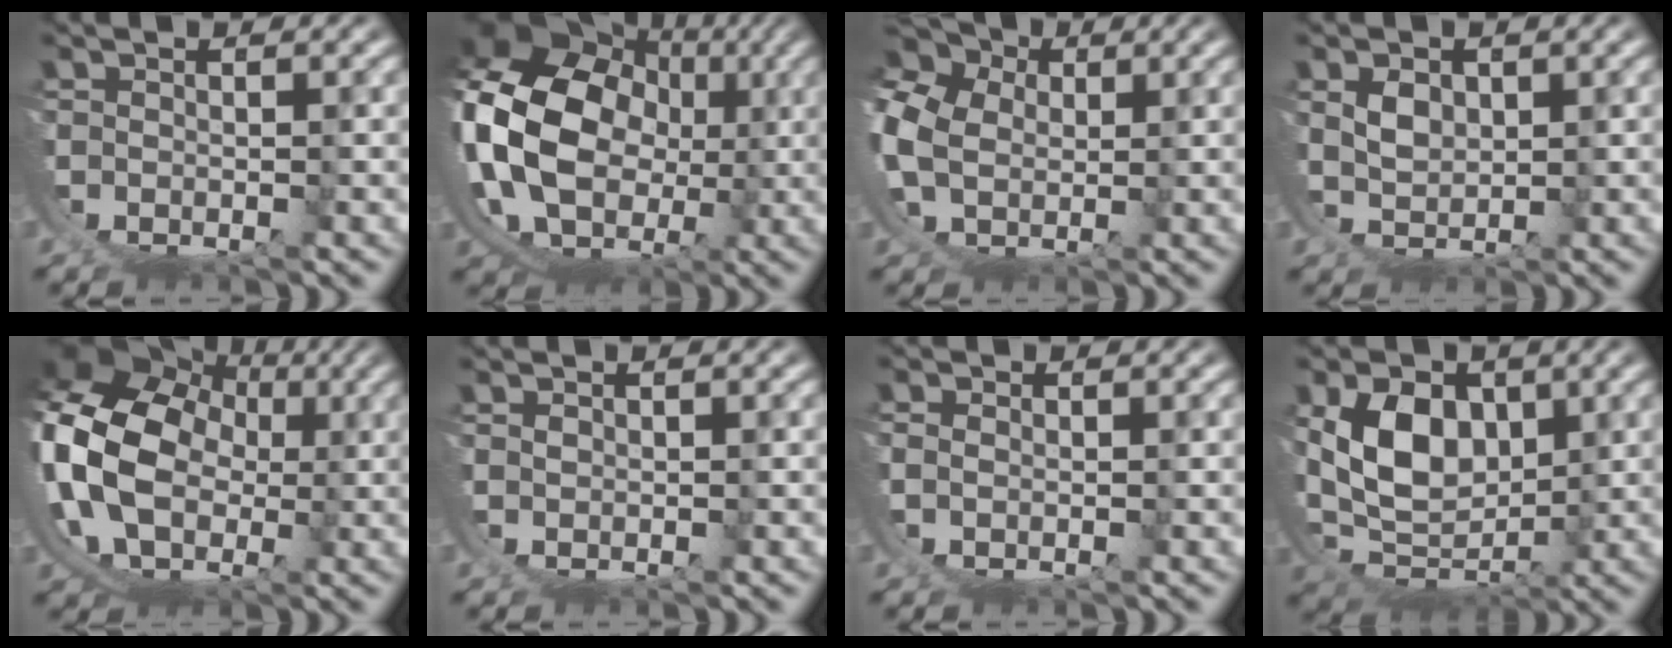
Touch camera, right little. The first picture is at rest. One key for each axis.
{"total": 19.5, "fx": 4.3, "fy": 15.3, "fz": 11.2, "tx": -0.279, "ty": -0.041, "tz": 0.080}
{"total": 9.8, "fx": 4.5, "fy": 7.3, "fz": 4.7, "tx": -0.119, "ty": 0.010, "tz": 0.061}
{"total": 3.0, "fx": 2.8, "fy": -0.7, "fz": 0.5, "tx": -0.005, "ty": 0.000, "tz": 0.057}
{"total": 17.8, "fx": 3.0, "fy": 14.7, "fz": 9.6, "tx": -0.255, "ty": -0.047, "tz": 0.058}
{"total": 0.8, "fx": 0.7, "fy": 0.0, "fz": -0.2, "tx": 0.004, "ty": 0.004, "tz": 0.010}
{"total": 0.9, "fx": 0.4, "fy": 0.7, "fz": 0.4, "tx": -0.012, "ty": -0.001, "tz": 0.006}
{"total": 7.1, "fx": 3.0, "fy": 4.1, "fz": 5.0, "tx": -0.117, "ty": -0.030, "tz": 0.072}